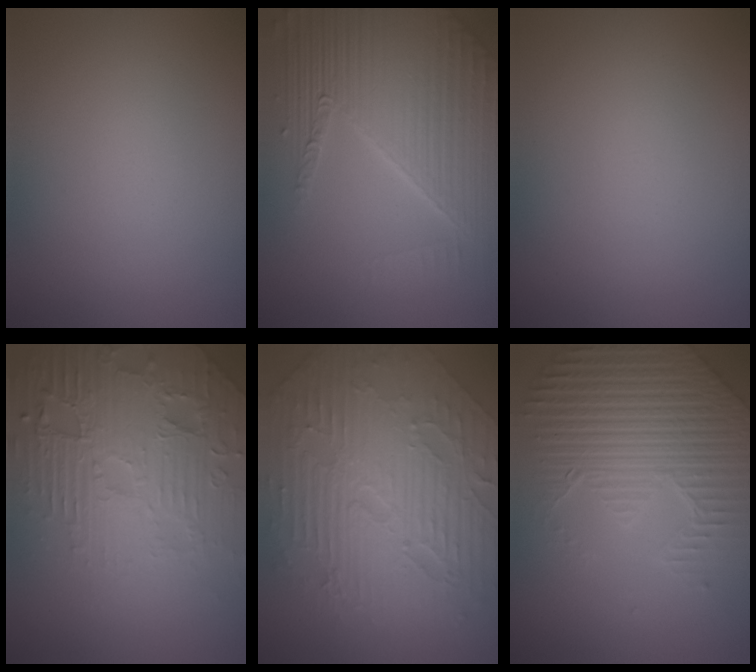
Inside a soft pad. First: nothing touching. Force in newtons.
{"total": 8.6, "press": 5.7, "slide": 6.4}
{"total": 0.0}
{"total": 8.1, "press": 5.9, "slide": 5.5}
{"total": 10.8, "press": 7.2, "slide": 8.1}
{"total": 7.6, "press": 5.7, "slide": 5.0}